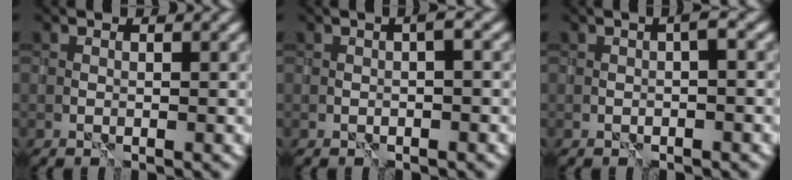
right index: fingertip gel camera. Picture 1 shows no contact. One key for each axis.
{"total": 1.4, "fx": -0.1, "fy": 0.1, "fz": 1.4, "tx": -0.022, "ty": 0.005, "tz": -0.002}
{"total": 1.5, "fx": -0.2, "fy": 0.1, "fz": 1.5, "tx": -0.023, "ty": 0.005, "tz": -0.003}